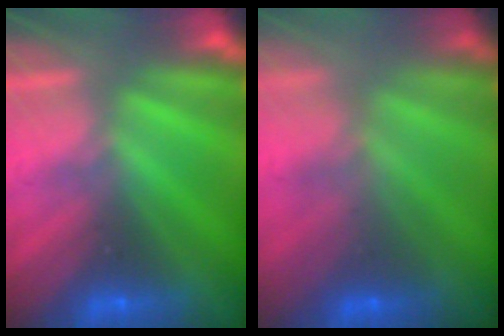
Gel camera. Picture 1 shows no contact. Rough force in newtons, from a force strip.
{"total": 3.3}